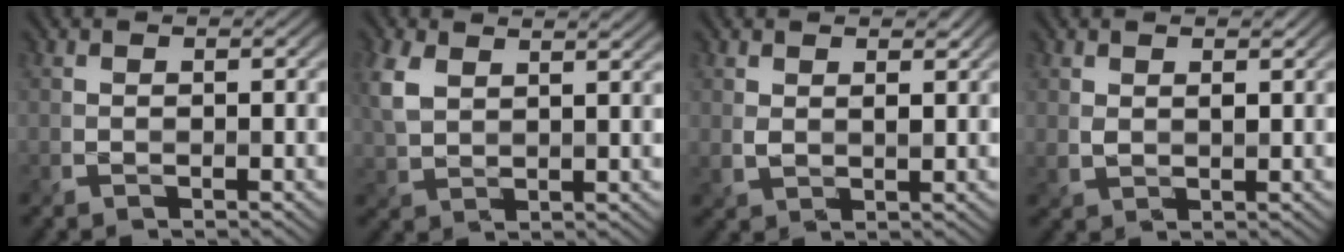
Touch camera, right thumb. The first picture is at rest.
{"total": 5.8, "force": [3.2, 2.8, 4.0], "torque": [-0.116, 0.006, 0.064]}
{"total": 1.9, "force": [1.1, 1.2, 1.0], "torque": [-0.030, -0.006, 0.024]}
{"total": 1.5, "force": [0.8, 1.0, 0.8], "torque": [-0.025, -0.006, 0.020]}